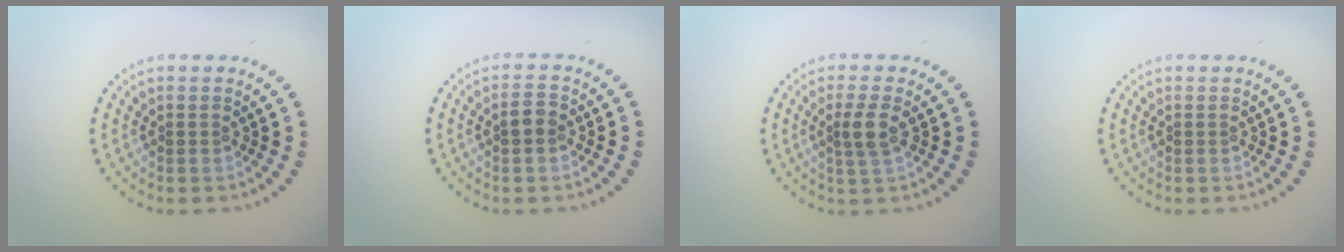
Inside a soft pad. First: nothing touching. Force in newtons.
{"total": 1.7, "press": 1.7, "slide": 0.1}
{"total": 2.2, "press": 1.8, "slide": 1.1}
{"total": 0.0}